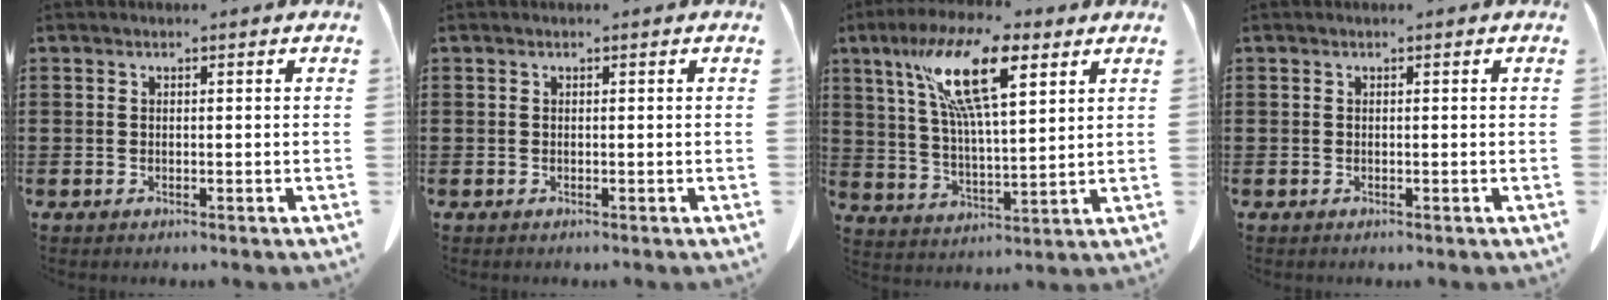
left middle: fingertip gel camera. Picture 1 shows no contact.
{"total": 0.0}
{"total": 14.3, "force": [7.9, 4.0, 11.2], "torque": [-0.237, -0.008, 0.136]}
{"total": 0.0}